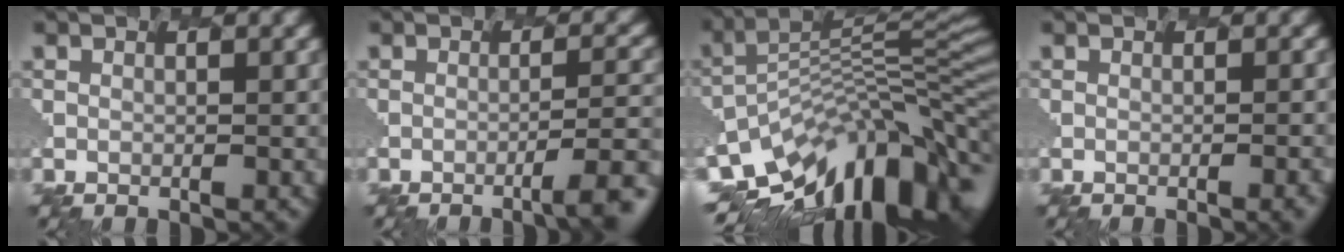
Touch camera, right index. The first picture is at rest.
{"total": 5.2, "force": [-2.8, 1.1, 4.3], "torque": [-0.058, -0.001, -0.043]}
{"total": 12.3, "force": [-7.4, 4.7, 8.6], "torque": [-0.156, 0.016, -0.127]}
{"total": 3.5, "force": [-0.9, 1.5, 3.0], "torque": [-0.013, 0.005, -0.005]}